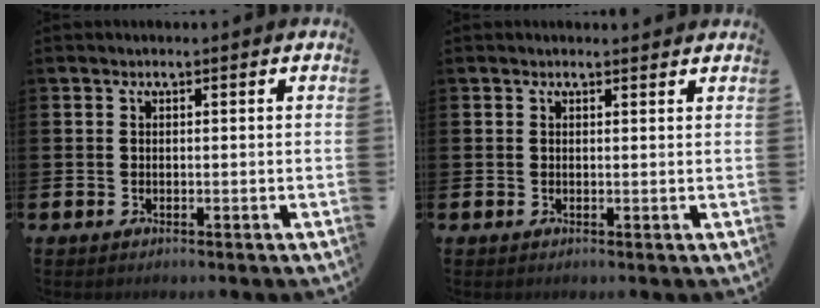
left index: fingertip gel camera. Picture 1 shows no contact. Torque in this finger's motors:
{"motor_torque": [-0.27, -1.76, -0.04, 0.00]}